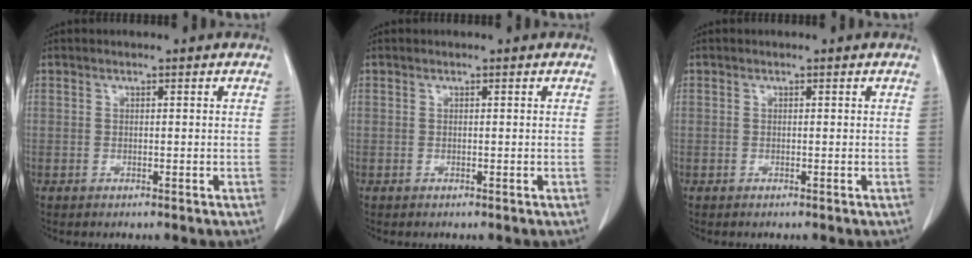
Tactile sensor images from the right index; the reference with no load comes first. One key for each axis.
{"total": 0.0}
{"total": 0.0}